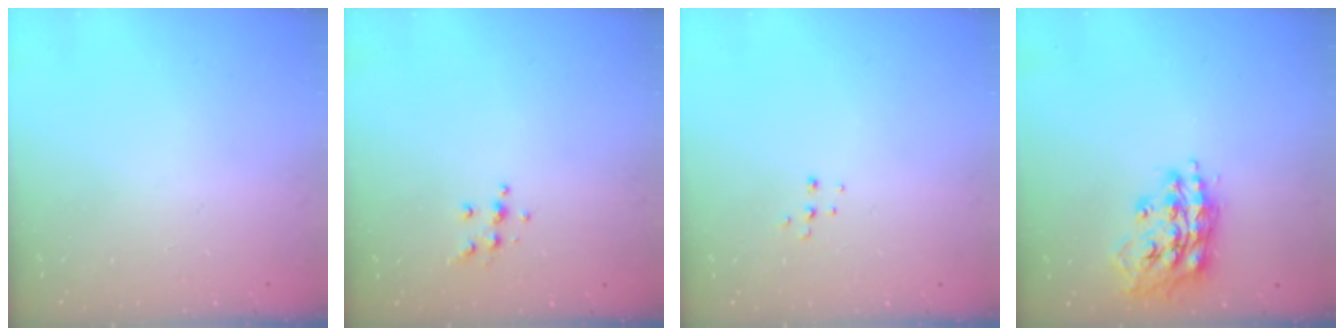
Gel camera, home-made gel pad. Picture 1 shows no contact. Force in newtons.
{"total": 5.6, "press": 5.6, "slide": 0.6}
{"total": 5.1, "press": 5.0, "slide": 0.4}
{"total": 15.5, "press": 15.5, "slide": 1.4}